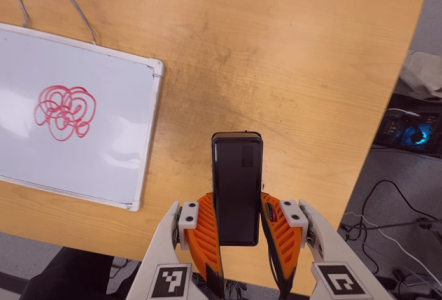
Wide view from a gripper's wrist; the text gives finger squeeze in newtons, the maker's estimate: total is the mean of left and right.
{"total": 5.2, "left": 3.6, "right": 6.8}